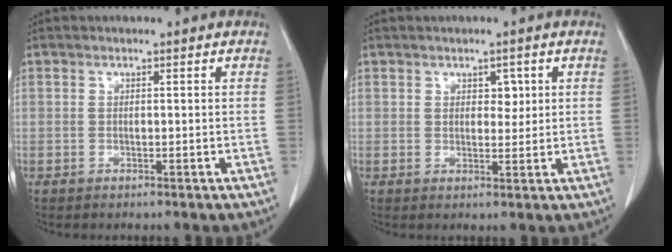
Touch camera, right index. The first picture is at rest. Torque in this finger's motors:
{"motor_torque": [-0.06, 0.13, 0.01, 0.00]}